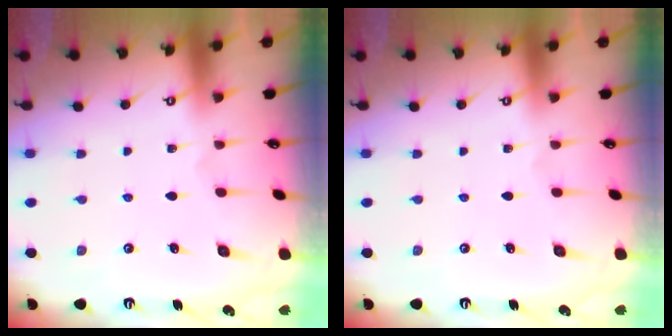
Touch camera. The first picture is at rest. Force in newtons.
{"total": 0.0}